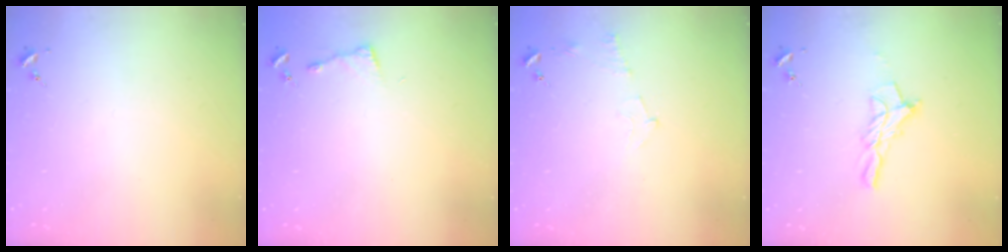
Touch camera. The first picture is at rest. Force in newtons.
{"total": 4.2, "press": 4.2, "slide": 0.5}
{"total": 4.7, "press": 4.5, "slide": 1.4}
{"total": 10.7, "press": 10.7, "slide": 0.9}